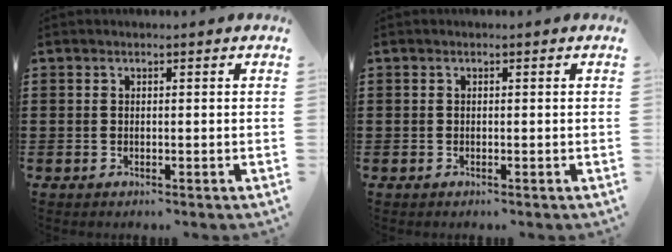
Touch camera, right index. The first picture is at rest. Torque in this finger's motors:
{"motor_torque": [-0.92, 1.21, 0.01, 0.00]}